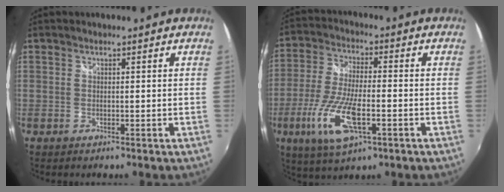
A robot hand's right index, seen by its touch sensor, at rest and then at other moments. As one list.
[{"total": 13.1, "force": [-5.0, 4.3, 11.4], "torque": [-0.245, -0.018, -0.094]}]